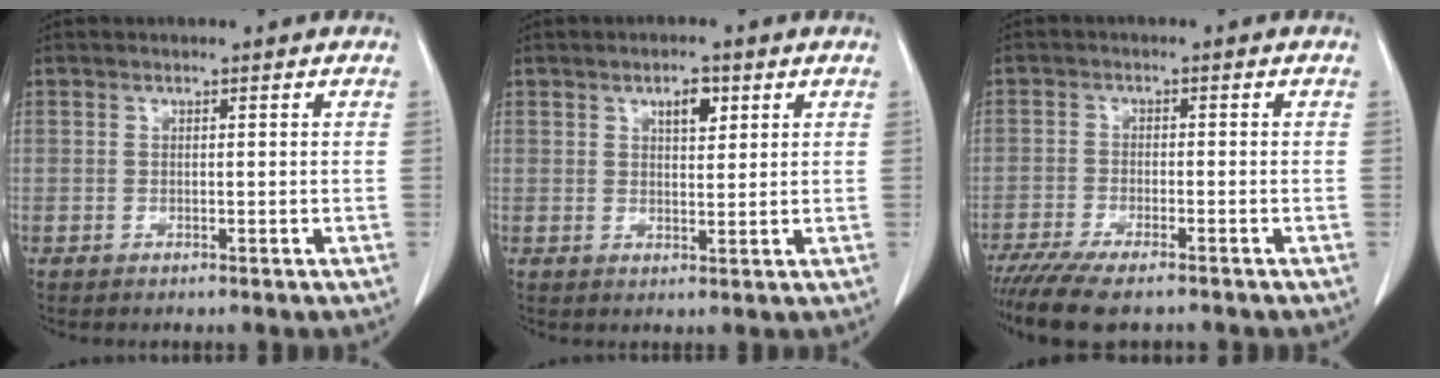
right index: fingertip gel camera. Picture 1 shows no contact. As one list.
[{"total": 3.4, "force": [1.7, 1.4, 2.5], "torque": [-0.039, -0.001, 0.028]}, {"total": 9.9, "force": [-8.1, 1.8, 5.4], "torque": [-0.082, -0.019, -0.129]}]